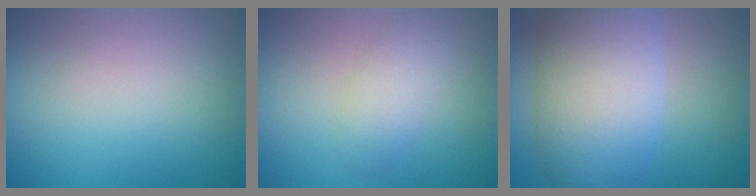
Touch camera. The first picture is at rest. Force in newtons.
{"total": 2.2, "press": 2.2, "slide": 0.1}
{"total": 9.5, "press": 9.5, "slide": 0.3}